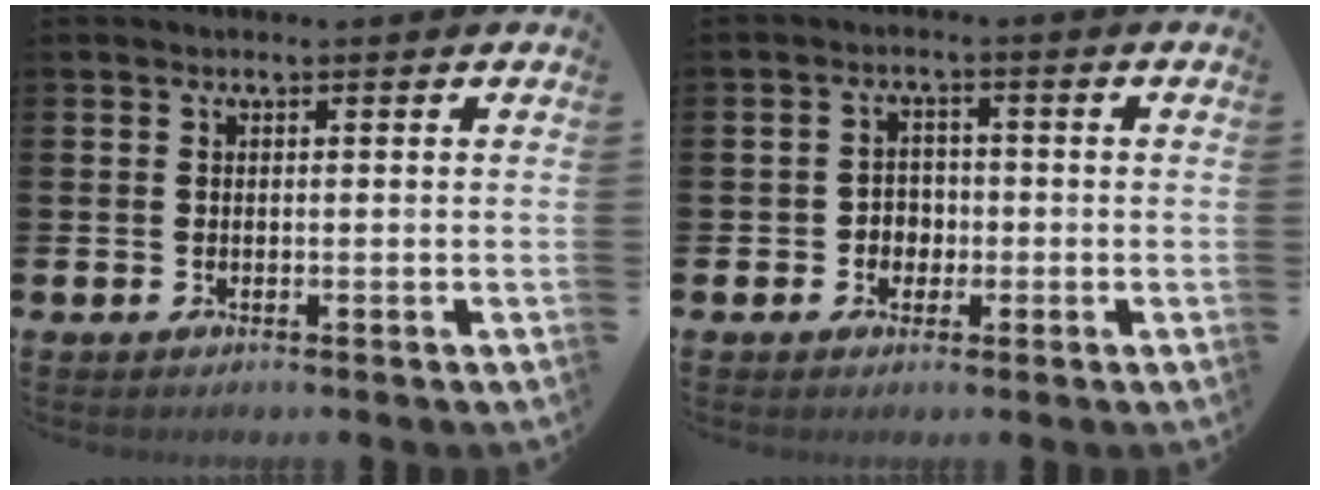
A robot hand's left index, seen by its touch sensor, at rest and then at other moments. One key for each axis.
{"total": 2.8, "fx": -0.8, "fy": 2.5, "fz": 0.8, "tx": -0.013, "ty": 0.005, "tz": -0.023}